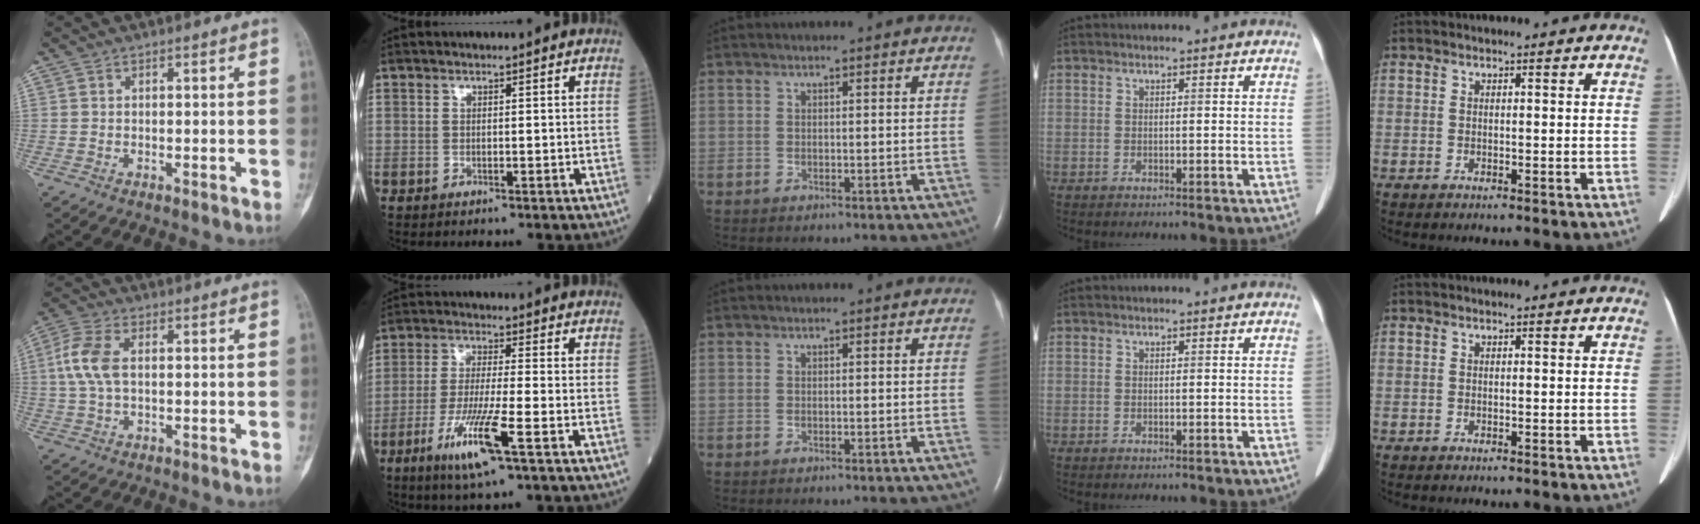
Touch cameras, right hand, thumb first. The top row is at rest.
{"thumb": {"total": 7.8, "force": [0.9, 4.4, 6.4], "torque": [-0.158, 0.015, 0.015]}, "index": {"total": 9.8, "force": [-4.6, -0.1, 8.6], "torque": [-0.173, -0.020, -0.087]}}